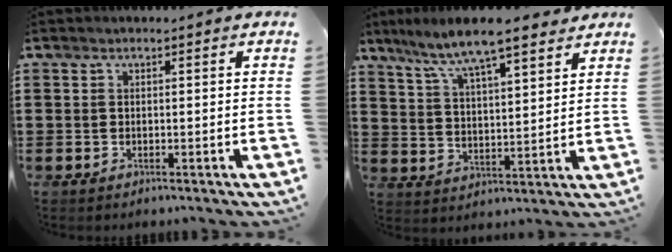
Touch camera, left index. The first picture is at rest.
{"total": 8.3, "force": [6.9, 1.0, 4.5], "torque": [-0.112, -0.025, 0.119]}